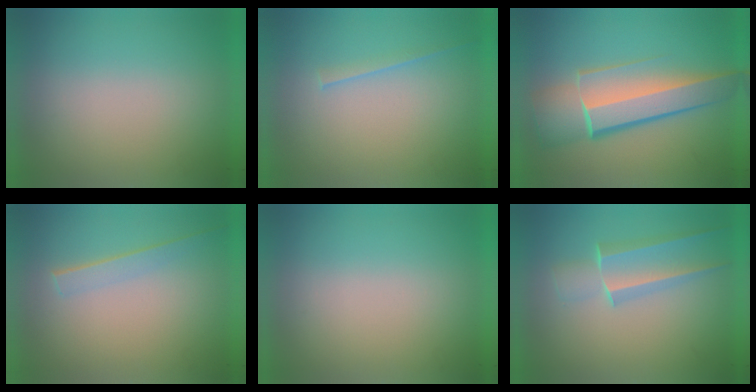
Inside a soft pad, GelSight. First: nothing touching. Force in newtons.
{"total": 1.7}
{"total": 6.8}
{"total": 1.4}
{"total": 0.0}
{"total": 2.6}